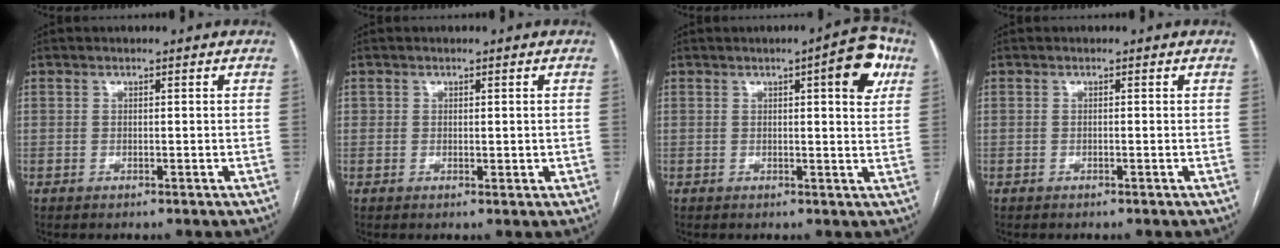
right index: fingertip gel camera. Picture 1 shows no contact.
{"total": 1.5, "force": [0.5, 1.3, 0.5], "torque": [-0.002, -0.001, 0.008]}
{"total": 7.1, "force": [2.8, 1.2, 6.4], "torque": [-0.077, 0.005, 0.027]}
{"total": 0.0}